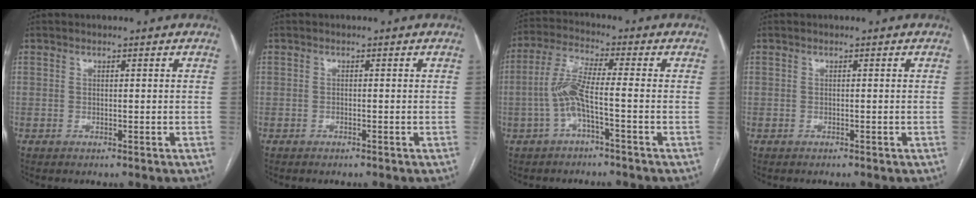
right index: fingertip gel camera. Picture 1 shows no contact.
{"total": 0.0}
{"total": 6.7, "force": [-1.7, 0.5, 6.4], "torque": [-0.142, 0.016, -0.038]}
{"total": 0.0}